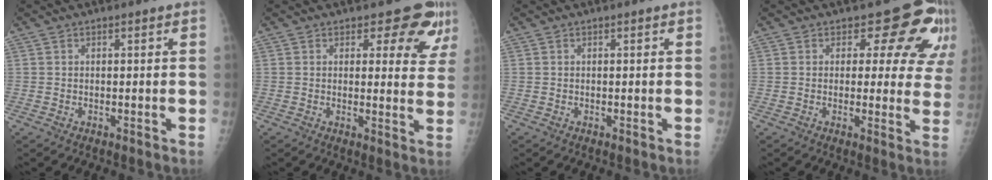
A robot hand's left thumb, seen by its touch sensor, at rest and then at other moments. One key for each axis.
{"total": 8.1, "fx": 6.0, "fy": 4.1, "fz": 3.4, "tx": -0.002, "ty": -0.036, "tz": 0.053}
{"total": 0.0}
{"total": 10.9, "fx": 6.4, "fy": 6.5, "fz": 6.0, "tx": -0.018, "ty": -0.030, "tz": 0.055}